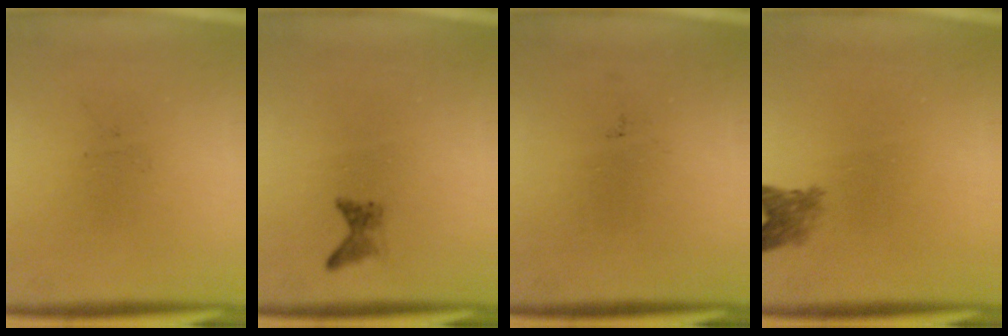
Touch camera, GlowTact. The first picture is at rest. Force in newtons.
{"total": 1.2}
{"total": 0.0}
{"total": 2.4}